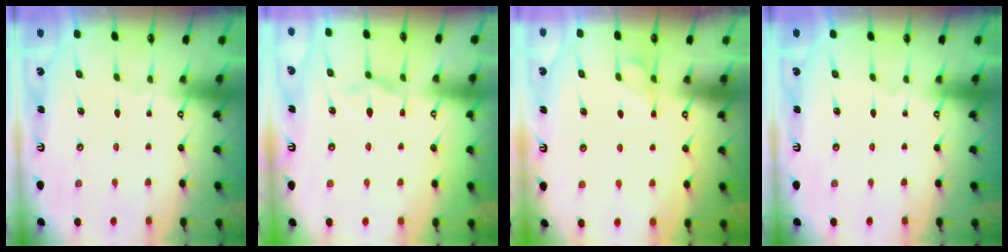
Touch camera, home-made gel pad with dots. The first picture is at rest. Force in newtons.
{"total": 2.0, "press": 1.5, "slide": 1.3}
{"total": 1.5, "press": 0.9, "slide": 1.2}
{"total": 0.0}